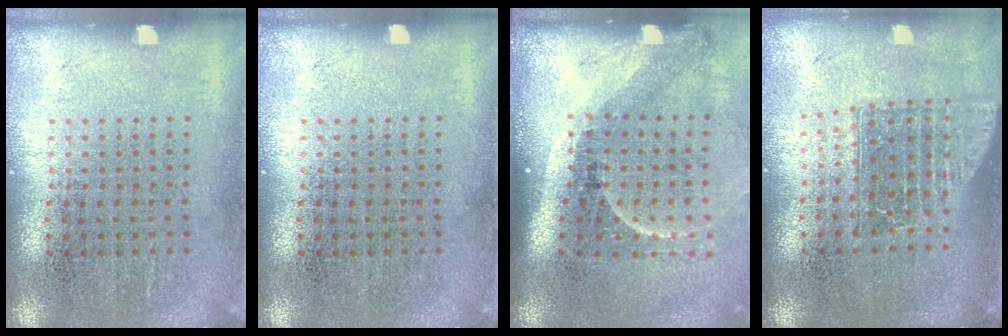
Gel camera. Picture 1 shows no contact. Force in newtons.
{"total": 0.0}
{"total": 2.2, "press": 1.5, "slide": 1.7}
{"total": 1.6, "press": 1.3, "slide": 1.0}